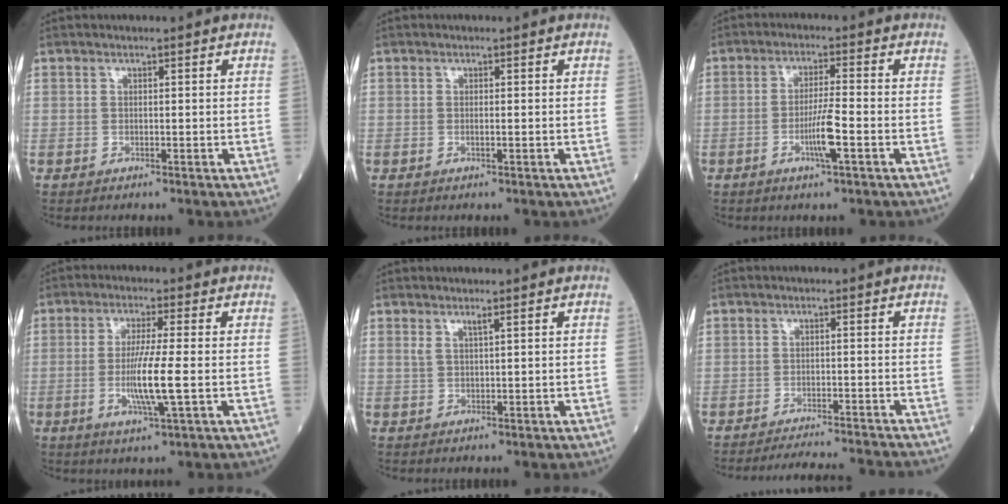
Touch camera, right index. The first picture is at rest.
{"total": 0.6, "force": [-0.1, -0.1, 0.6], "torque": [-0.010, 0.000, -0.003]}
{"total": 5.3, "force": [-1.9, -0.3, 5.0], "torque": [-0.093, -0.007, -0.037]}
{"total": 7.4, "force": [-1.2, -0.5, 7.3], "torque": [-0.141, -0.012, -0.024]}
{"total": 1.3, "force": [0.8, -0.2, 0.9], "torque": [-0.025, 0.001, 0.018]}
{"total": 7.9, "force": [-7.7, -0.5, 1.3], "torque": [-0.013, -0.006, -0.107]}